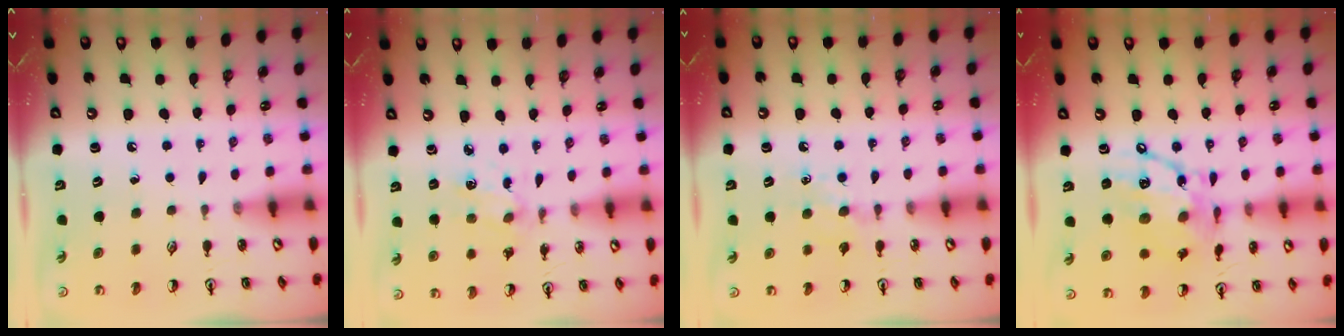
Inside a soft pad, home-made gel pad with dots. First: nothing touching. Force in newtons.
{"total": 2.2, "press": 2.2, "slide": 0.5}
{"total": 5.5, "press": 5.5, "slide": 0.8}
{"total": 15.0, "press": 14.9, "slide": 1.2}